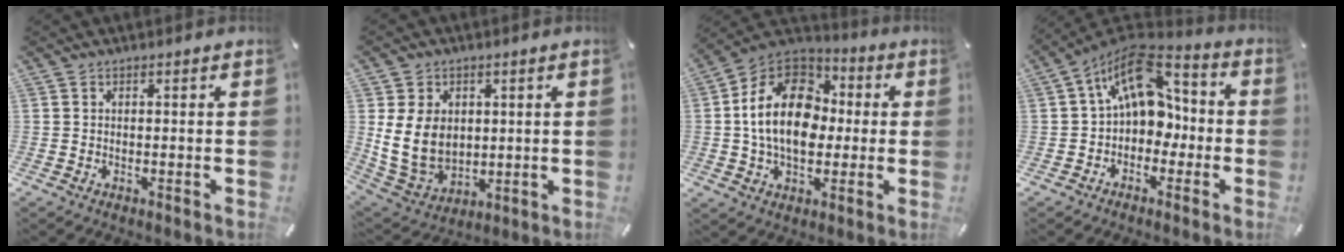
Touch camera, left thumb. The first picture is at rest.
{"total": 11.6, "force": [1.8, 9.4, 6.5], "torque": [-0.149, -0.006, 0.034]}
{"total": 18.4, "force": [-0.4, 13.6, 12.5], "torque": [-0.255, 0.020, -0.013]}
{"total": 16.1, "force": [4.0, 10.7, 11.4], "torque": [-0.197, -0.016, 0.067]}